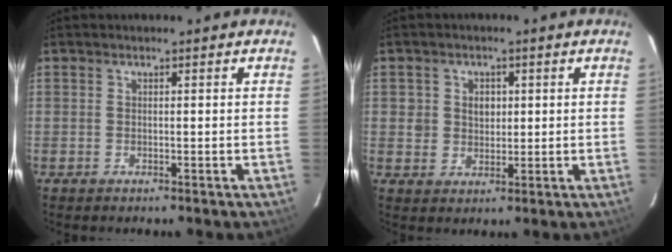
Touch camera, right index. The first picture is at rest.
{"total": 3.8, "force": [0.7, 3.5, 1.3], "torque": [-0.018, 0.012, 0.014]}